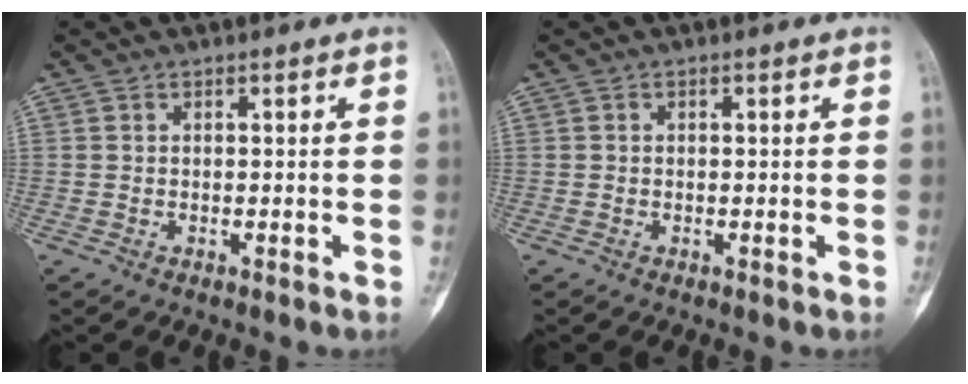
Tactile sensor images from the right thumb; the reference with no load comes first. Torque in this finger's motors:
{"motor_torque": [0.23, 0.03, 0.08, -0.42, 0.03]}